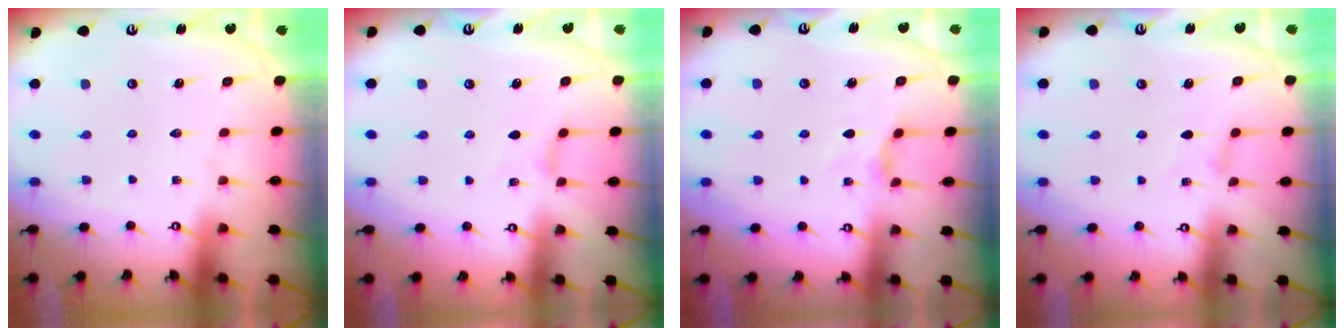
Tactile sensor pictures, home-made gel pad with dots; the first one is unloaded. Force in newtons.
{"total": 2.0, "press": 1.9, "slide": 0.5}
{"total": 3.0, "press": 3.0, "slide": 0.3}
{"total": 0.0}